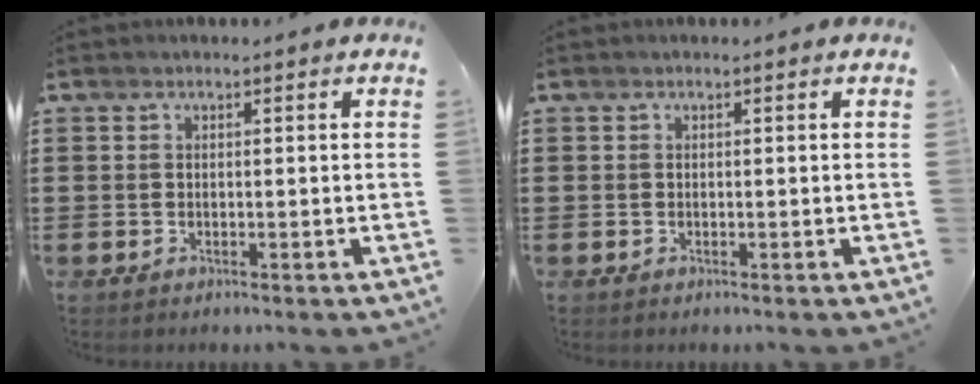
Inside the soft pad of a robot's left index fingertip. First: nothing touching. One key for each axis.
{"total": 0.0}